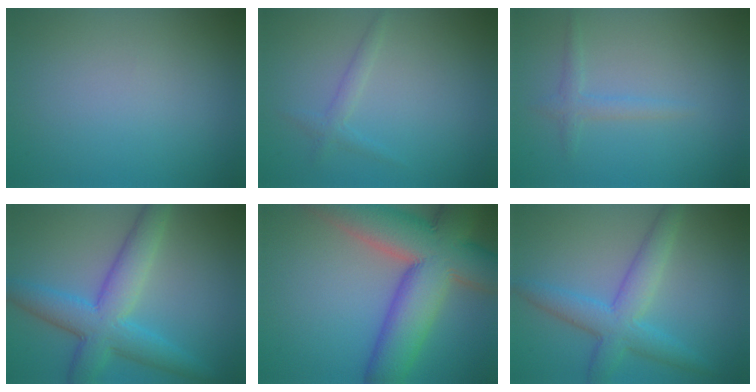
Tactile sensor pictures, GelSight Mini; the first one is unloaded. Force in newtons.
{"total": 1.3, "press": 1.3, "slide": 0.1}
{"total": 1.5, "press": 1.4, "slide": 0.1}
{"total": 6.9, "press": 6.9, "slide": 0.1}
{"total": 14.1, "press": 14.1, "slide": 0.9}
{"total": 5.0, "press": 5.0, "slide": 0.1}